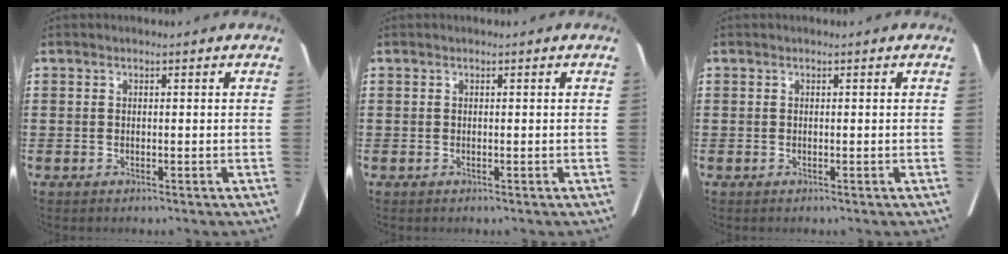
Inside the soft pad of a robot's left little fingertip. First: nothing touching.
{"total": 0.0}
{"total": 0.0}